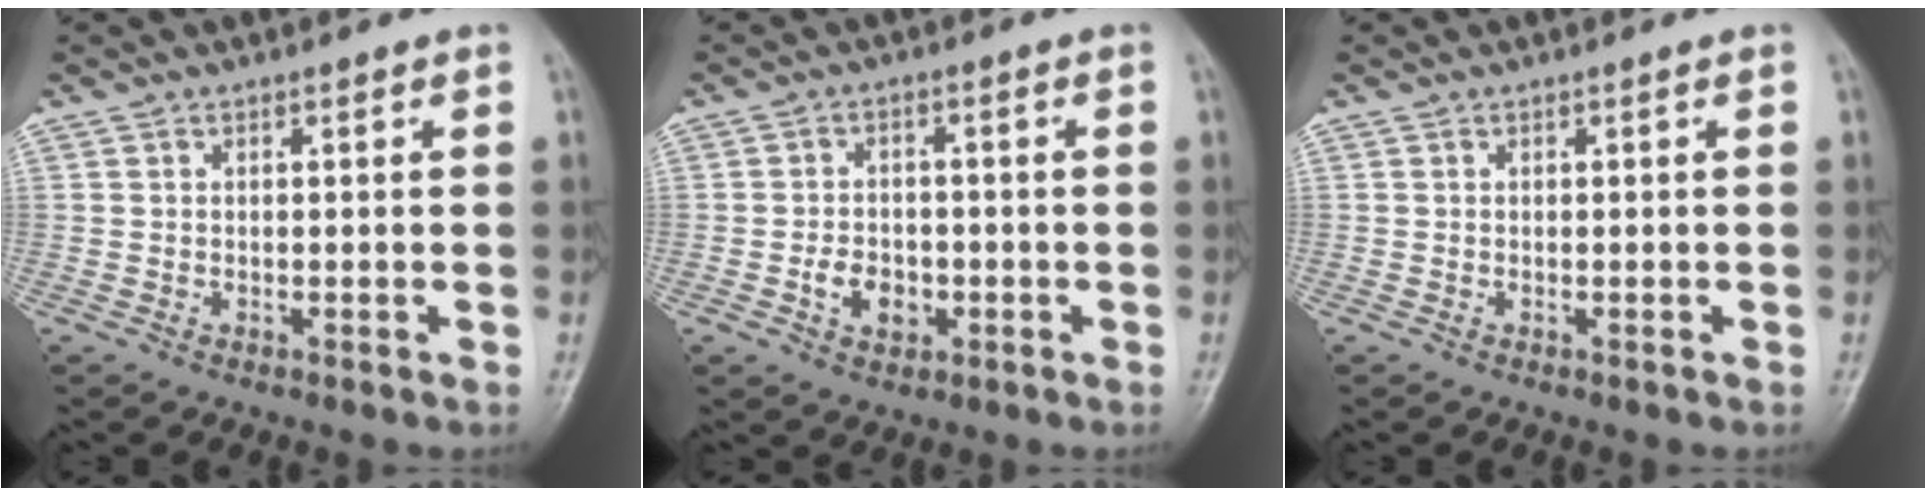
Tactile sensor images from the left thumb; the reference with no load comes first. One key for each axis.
{"total": 5.4, "fx": -1.6, "fy": 4.0, "fz": 3.2, "tx": -0.038, "ty": 0.009, "tz": -0.027}
{"total": 0.0}